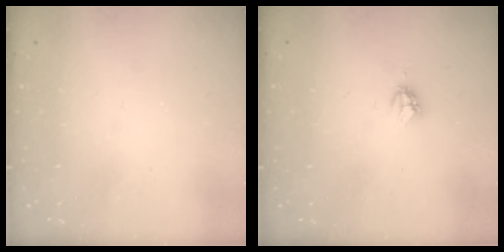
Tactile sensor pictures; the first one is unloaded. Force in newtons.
{"total": 3.3, "press": 3.3, "slide": 0.5}